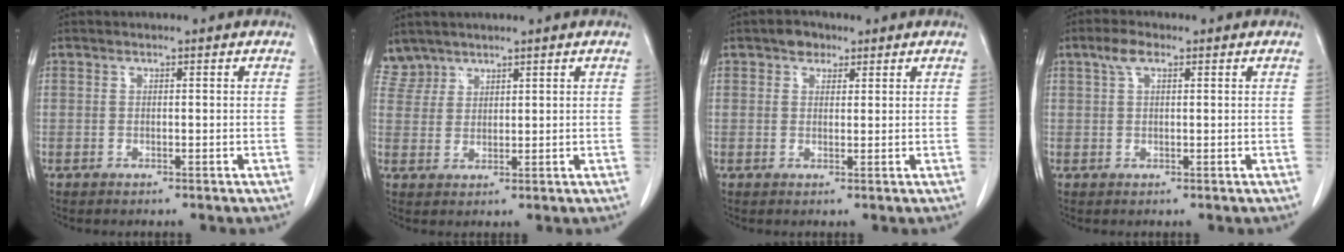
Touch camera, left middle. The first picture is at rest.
{"total": 3.6, "force": [3.2, 1.6, -0.6], "torque": [0.015, 0.009, 0.068]}
{"total": 2.4, "force": [1.5, 1.6, 0.8], "torque": [-0.013, 0.006, 0.021]}
{"total": 2.7, "force": [1.4, 1.0, 2.1], "torque": [-0.047, 0.013, 0.031]}